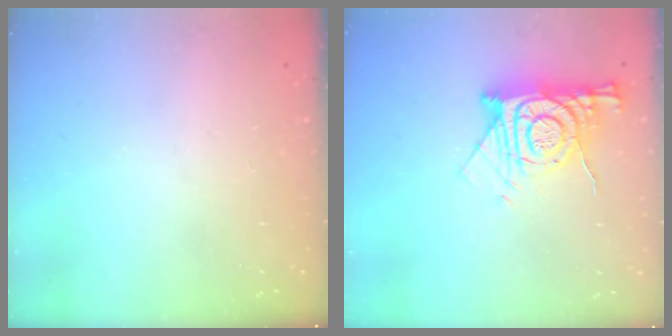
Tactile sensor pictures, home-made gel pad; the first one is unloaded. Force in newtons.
{"total": 12.1, "press": 12.0, "slide": 1.1}